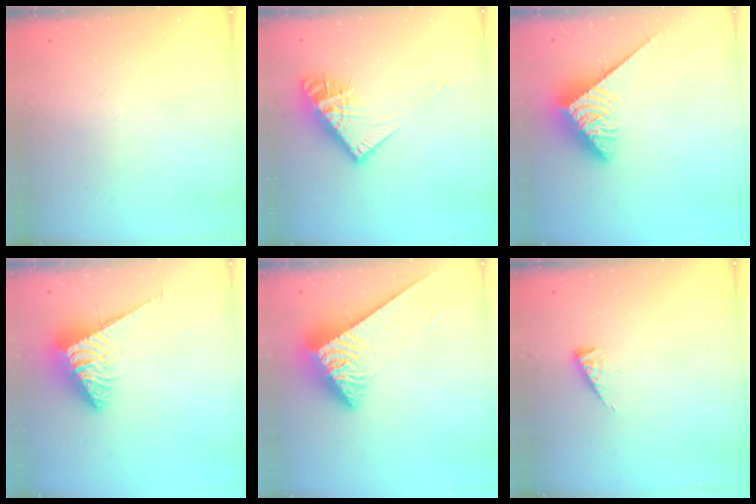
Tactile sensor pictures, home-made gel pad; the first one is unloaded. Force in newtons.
{"total": 15.3, "press": 15.2, "slide": 1.1}
{"total": 3.7, "press": 3.7, "slide": 0.6}
{"total": 6.1, "press": 6.1, "slide": 0.3}
{"total": 4.4, "press": 4.3, "slide": 0.8}
{"total": 5.0, "press": 5.0, "slide": 0.4}